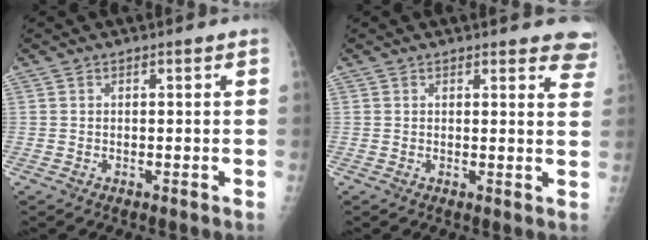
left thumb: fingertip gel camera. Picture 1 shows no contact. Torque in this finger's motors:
{"motor_torque": [2.65, -0.09, 0.32, -0.20, 0.05]}